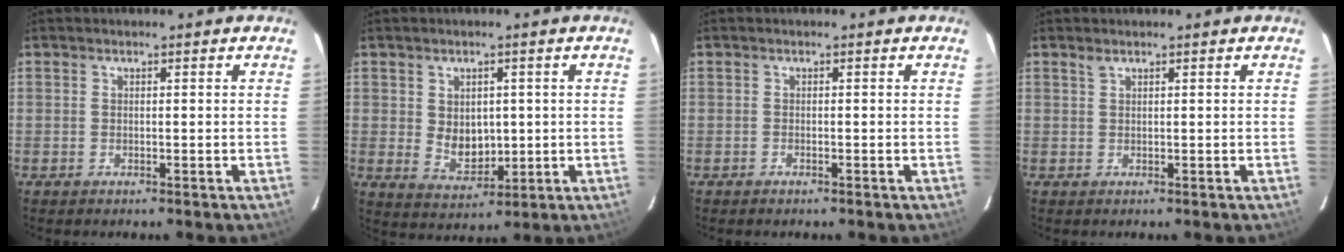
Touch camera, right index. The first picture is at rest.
{"total": 6.5, "force": [0.5, 5.0, 4.2], "torque": [-0.073, -0.004, 0.023]}
{"total": 0.6, "force": [-0.5, 0.2, 0.2], "torque": [-0.004, 0.000, -0.009]}
{"total": 0.8, "force": [0.7, 0.2, 0.4], "torque": [-0.006, 0.003, 0.014]}